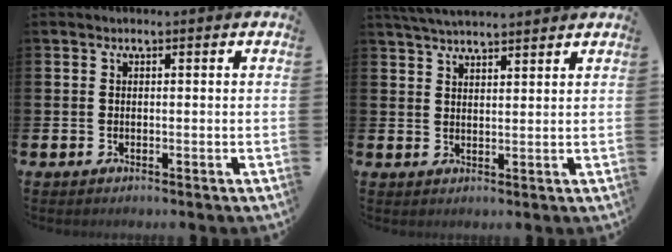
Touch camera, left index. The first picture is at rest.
{"total": 4.2, "force": [4.1, 0.2, 0.7], "torque": [-0.019, -0.016, 0.075]}